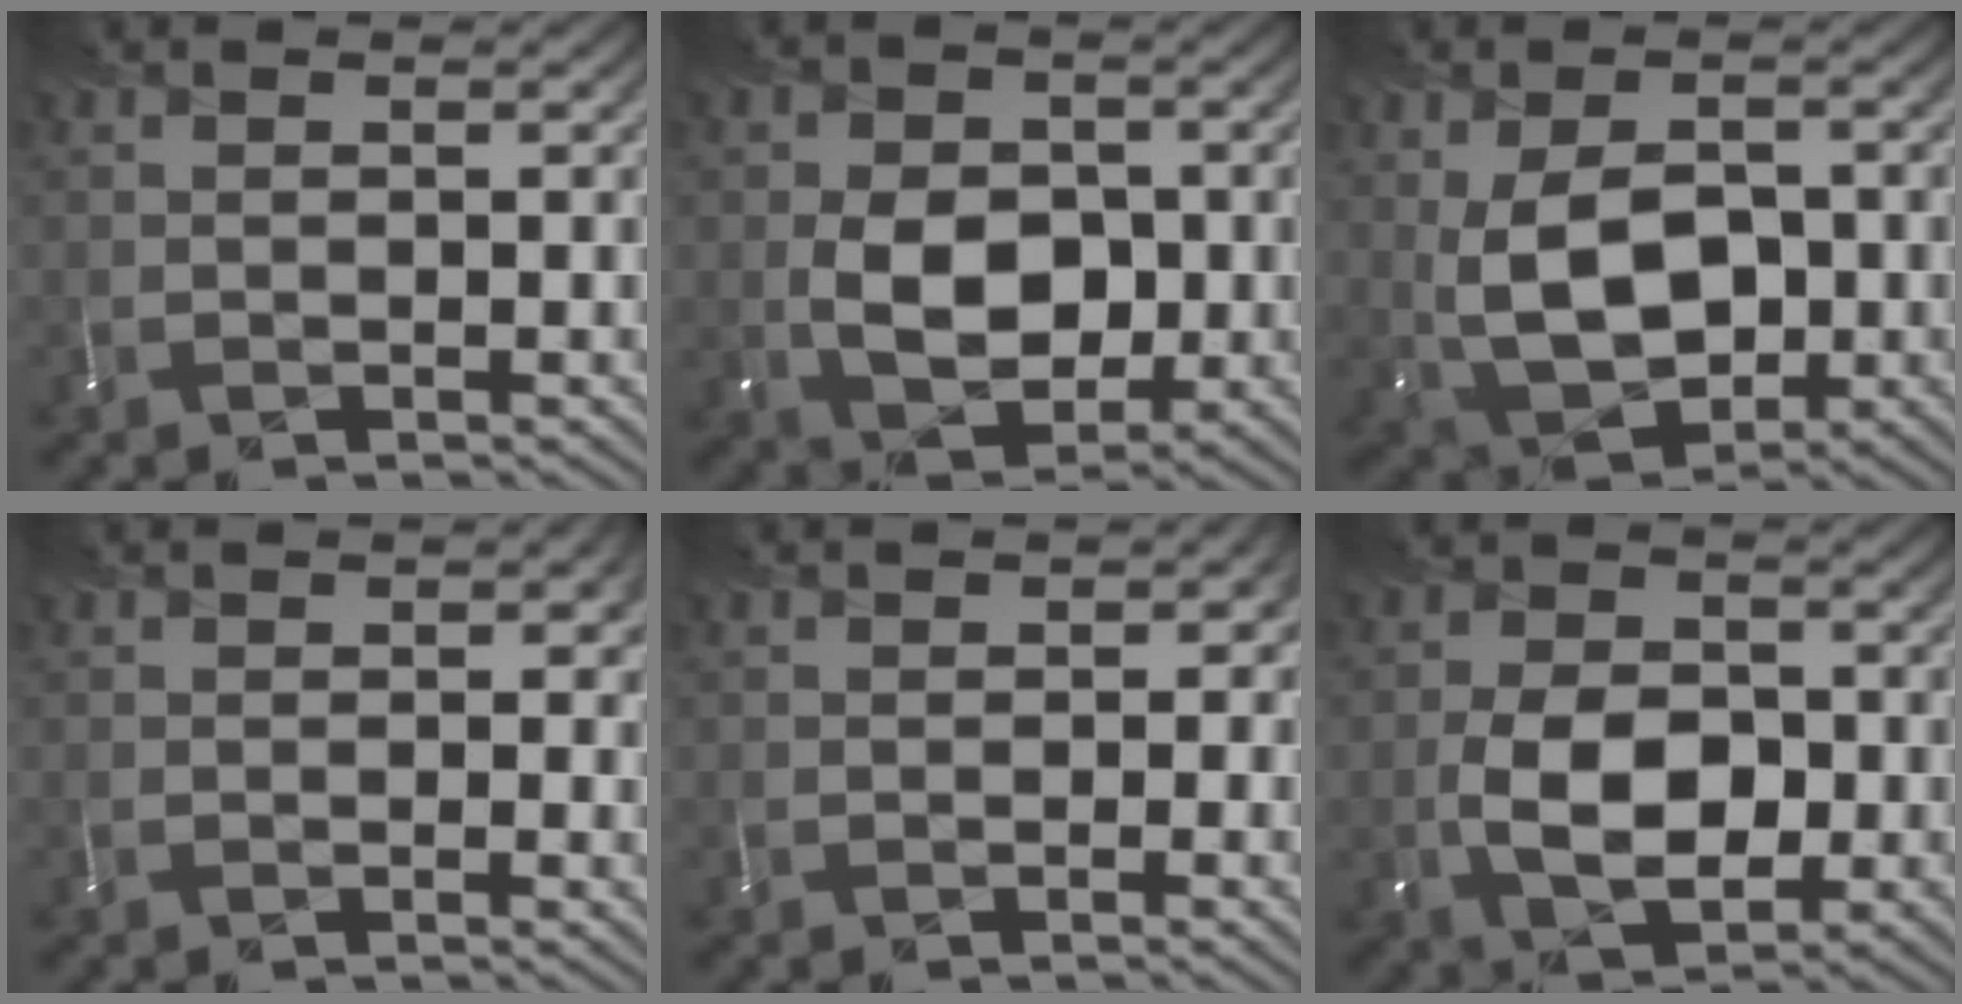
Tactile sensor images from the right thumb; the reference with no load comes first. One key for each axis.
{"total": 7.2, "fx": -1.1, "fy": 5.3, "fz": 4.7, "tx": -0.089, "ty": -0.012, "tz": -0.022}
{"total": 9.3, "fx": -0.6, "fy": 6.1, "fz": 6.9, "tx": -0.150, "ty": -0.013, "tz": -0.007}
{"total": 3.1, "fx": 0.7, "fy": 2.1, "fz": 2.2, "tx": -0.025, "ty": -0.004, "tz": 0.015}
{"total": 3.2, "fx": 0.2, "fy": 2.6, "fz": 1.9, "tx": -0.014, "ty": 0.004, "tz": 0.007}
{"total": 7.1, "fx": -1.9, "fy": 4.7, "fz": 5.0, "tx": -0.101, "ty": -0.011, "tz": -0.037}